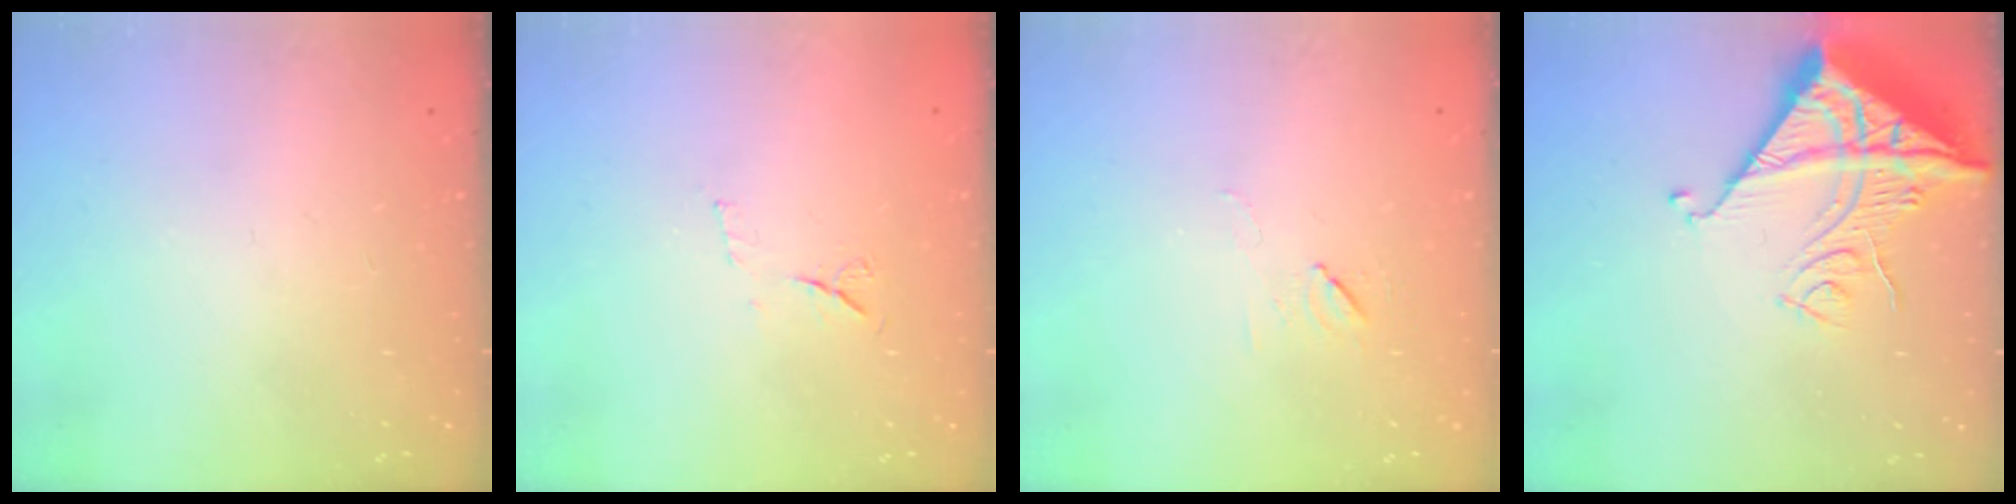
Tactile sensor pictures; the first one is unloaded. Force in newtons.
{"total": 6.2, "press": 6.2, "slide": 0.9}
{"total": 5.4, "press": 5.3, "slide": 1.0}
{"total": 17.1, "press": 17.0, "slide": 1.6}